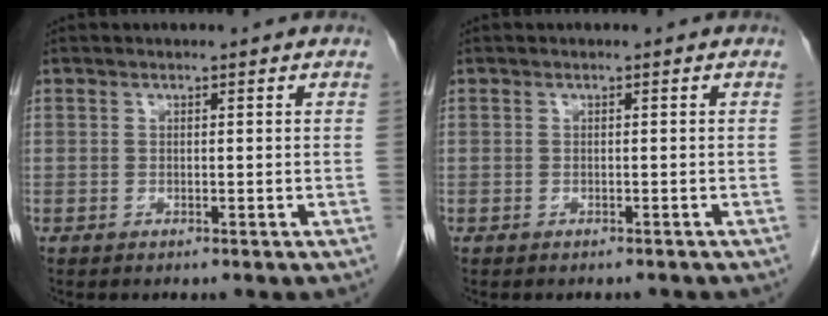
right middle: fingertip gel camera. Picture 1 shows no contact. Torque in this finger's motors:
{"motor_torque": [0.02, 0.00, 0.00, 0.00]}